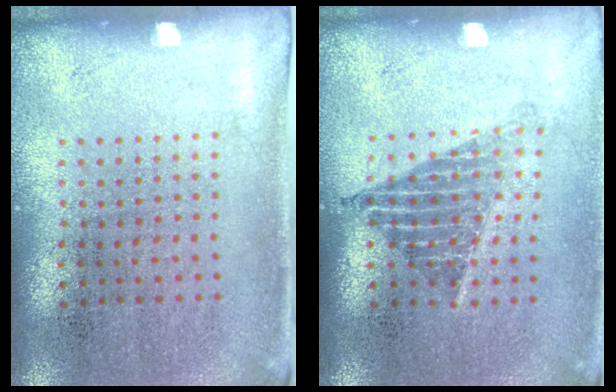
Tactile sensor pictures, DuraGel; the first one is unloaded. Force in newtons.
{"total": 1.2, "press": 1.0, "slide": 0.8}